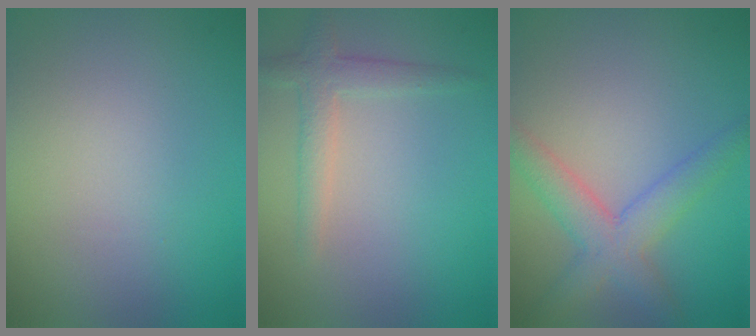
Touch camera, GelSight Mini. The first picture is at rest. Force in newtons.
{"total": 2.3, "press": 2.3, "slide": 0.2}
{"total": 4.2, "press": 4.2, "slide": 0.2}